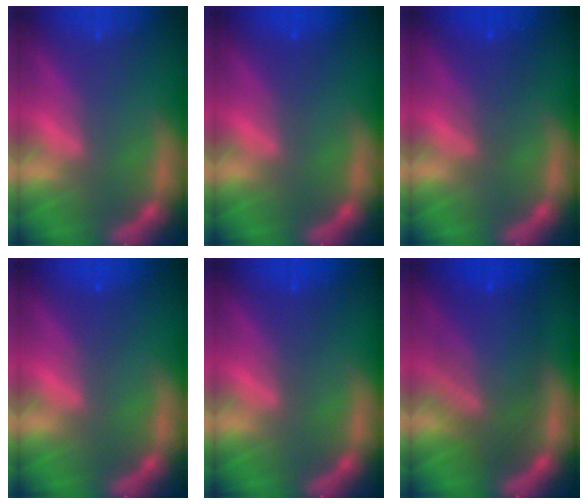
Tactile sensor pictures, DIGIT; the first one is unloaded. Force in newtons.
{"total": 1.0}
{"total": 2.5}
{"total": 1.0}
{"total": 1.5}
{"total": 8.5}